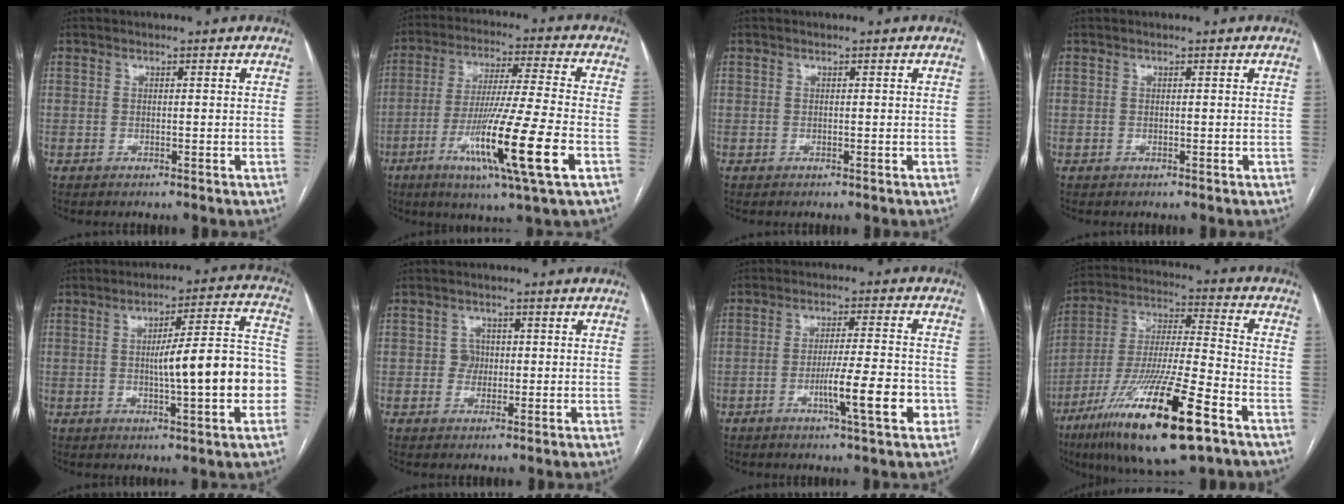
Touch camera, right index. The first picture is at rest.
{"total": 16.4, "force": [-5.9, -0.7, 15.3], "torque": [-0.289, -0.030, -0.105]}
{"total": 0.0}
{"total": 0.0}
{"total": 14.0, "force": [-2.0, 1.8, 13.7], "torque": [-0.188, 0.031, -0.025]}
{"total": 2.1, "force": [0.0, 2.0, 0.6], "torque": [-0.003, 0.005, -0.003]}
{"total": 8.7, "force": [-3.2, 0.6, 8.1], "torque": [-0.127, -0.002, -0.050]}
{"total": 22.4, "force": [-12.3, 2.6, 18.6], "torque": [-0.353, -0.046, -0.217]}